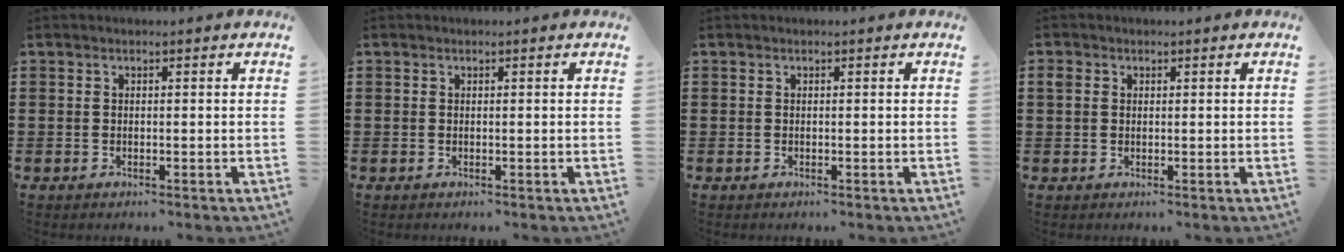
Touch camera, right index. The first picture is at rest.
{"total": 0.0}
{"total": 0.0}
{"total": 1.3, "force": [0.4, 1.2, 0.5], "torque": [-0.013, 0.008, 0.007]}